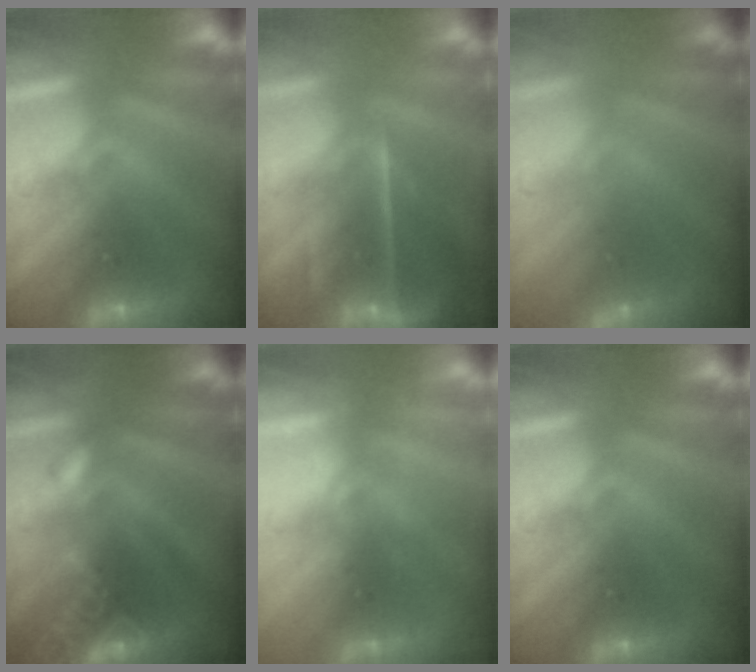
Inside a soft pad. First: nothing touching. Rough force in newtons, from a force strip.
{"total": 7.1}
{"total": 2.8}
{"total": 2.8}
{"total": 2.0}
{"total": 0.0}